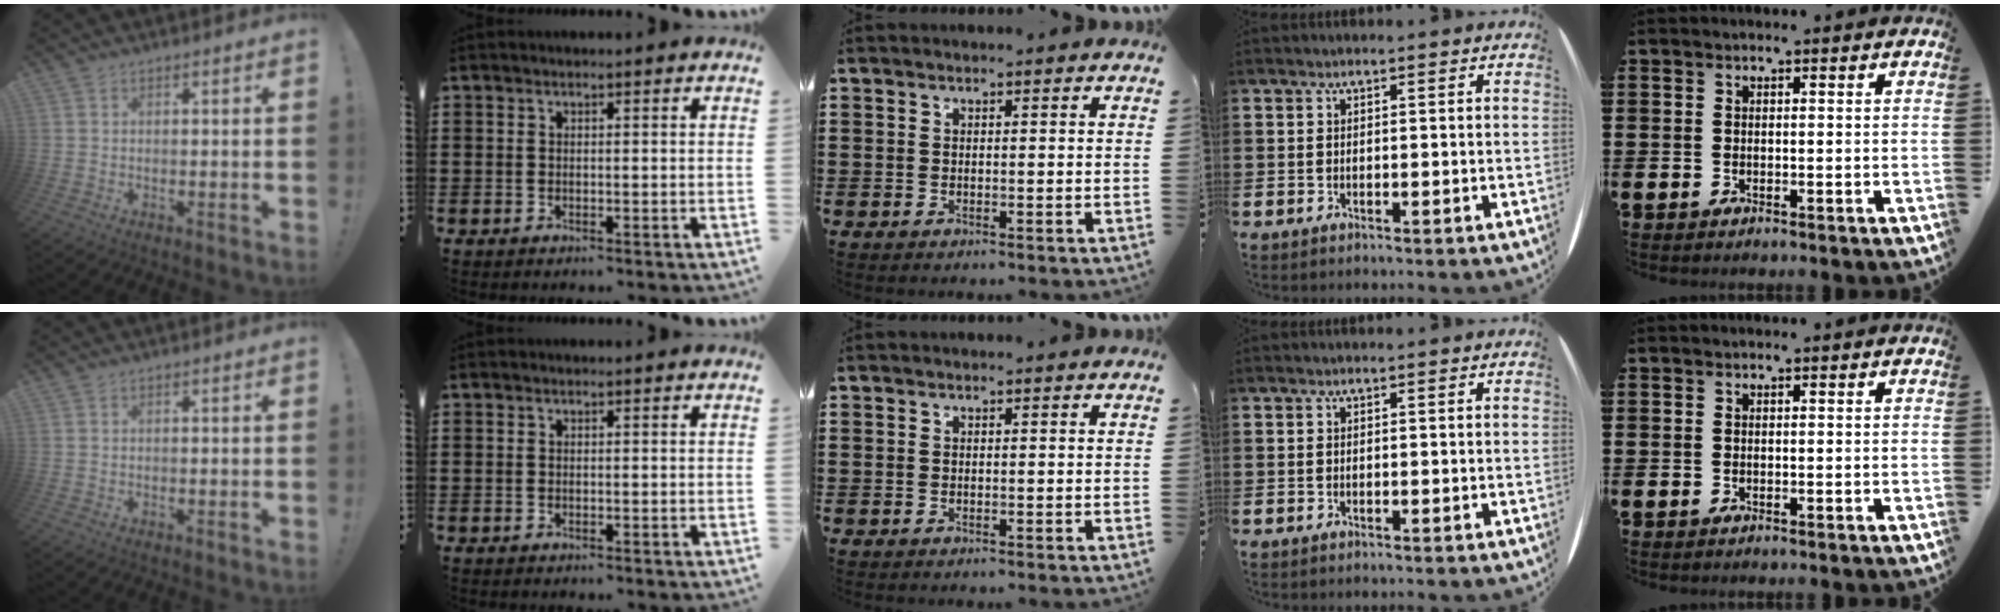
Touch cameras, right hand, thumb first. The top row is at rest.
{}